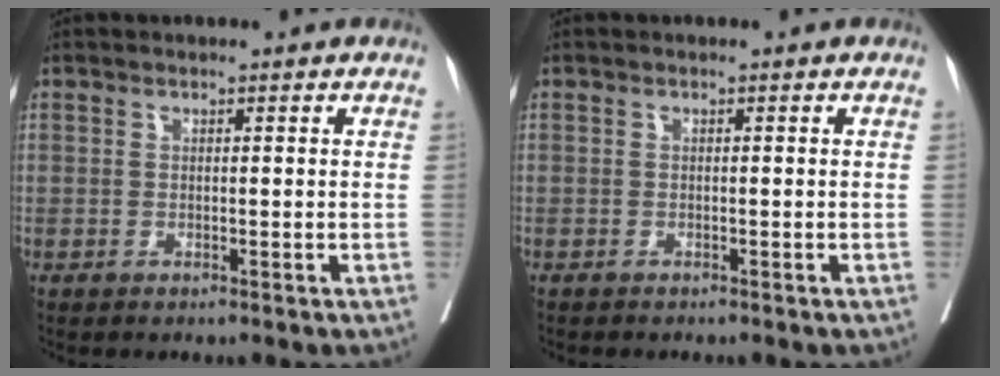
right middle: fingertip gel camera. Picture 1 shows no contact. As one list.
[{"total": 0.8, "force": [-0.7, 0.2, 0.1], "torque": [-0.005, -0.001, -0.013]}]